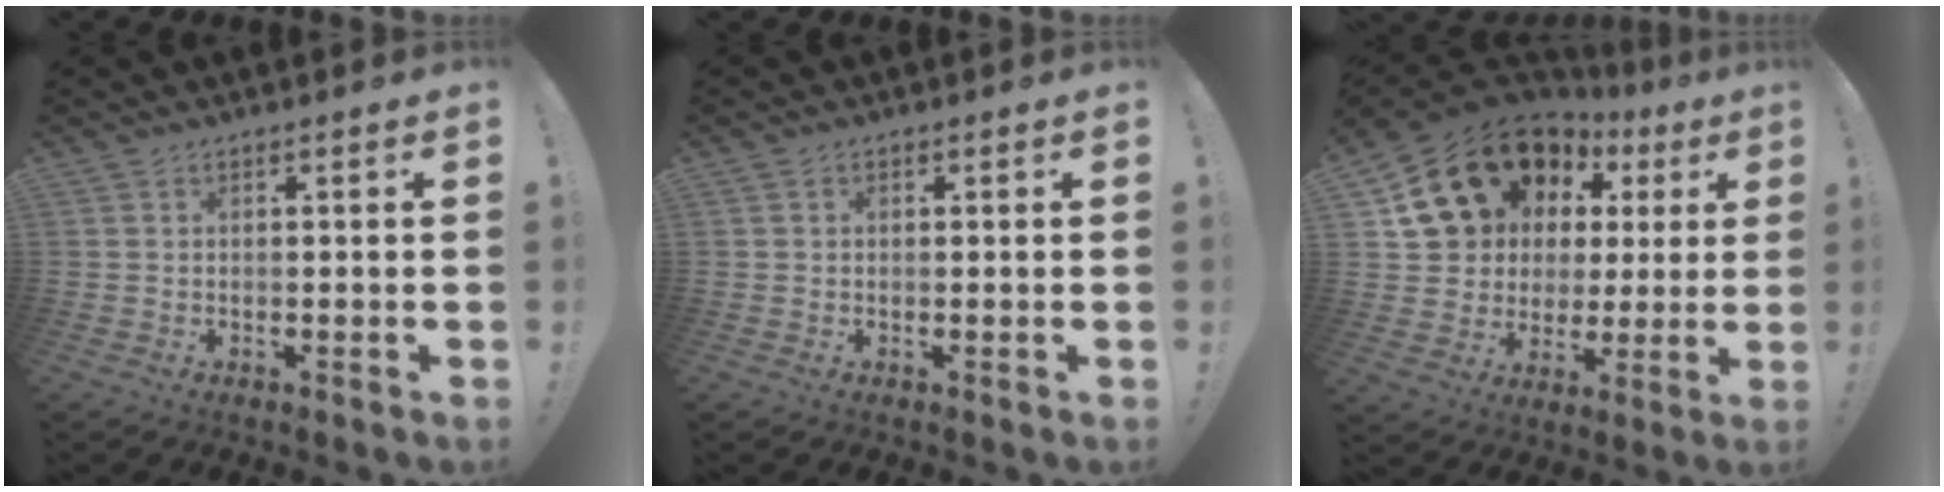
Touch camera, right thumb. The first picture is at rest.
{"total": 0.5, "force": [0.1, 0.5, 0.2], "torque": [0.001, 0.001, 0.000]}
{"total": 18.7, "force": [10.7, 13.2, 7.8], "torque": [-0.121, -0.068, 0.221]}